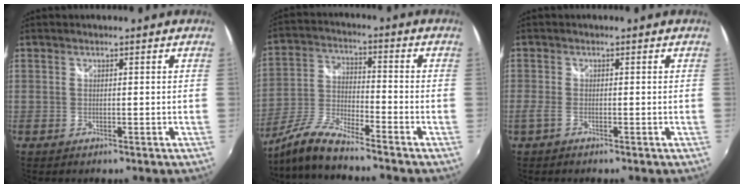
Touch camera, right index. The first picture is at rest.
{"total": 9.9, "force": [-8.5, 0.7, 5.0], "torque": [-0.108, -0.004, -0.172]}
{"total": 1.7, "force": [-1.2, 0.5, 1.2], "torque": [-0.029, -0.005, -0.025]}